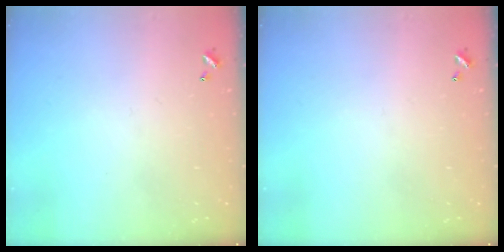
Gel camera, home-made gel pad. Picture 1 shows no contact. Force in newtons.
{"total": 0.0}